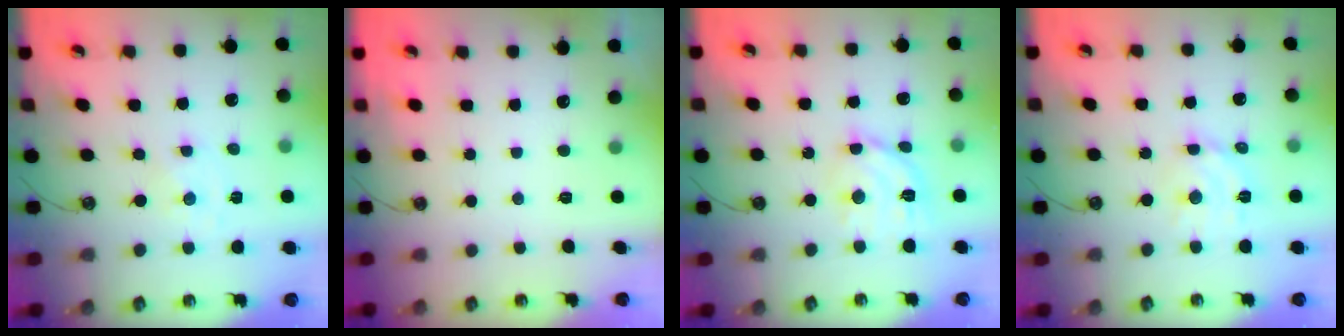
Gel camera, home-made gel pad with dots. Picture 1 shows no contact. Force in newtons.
{"total": 0.0}
{"total": 13.0, "press": 12.9, "slide": 1.1}
{"total": 10.1, "press": 10.1, "slide": 0.7}